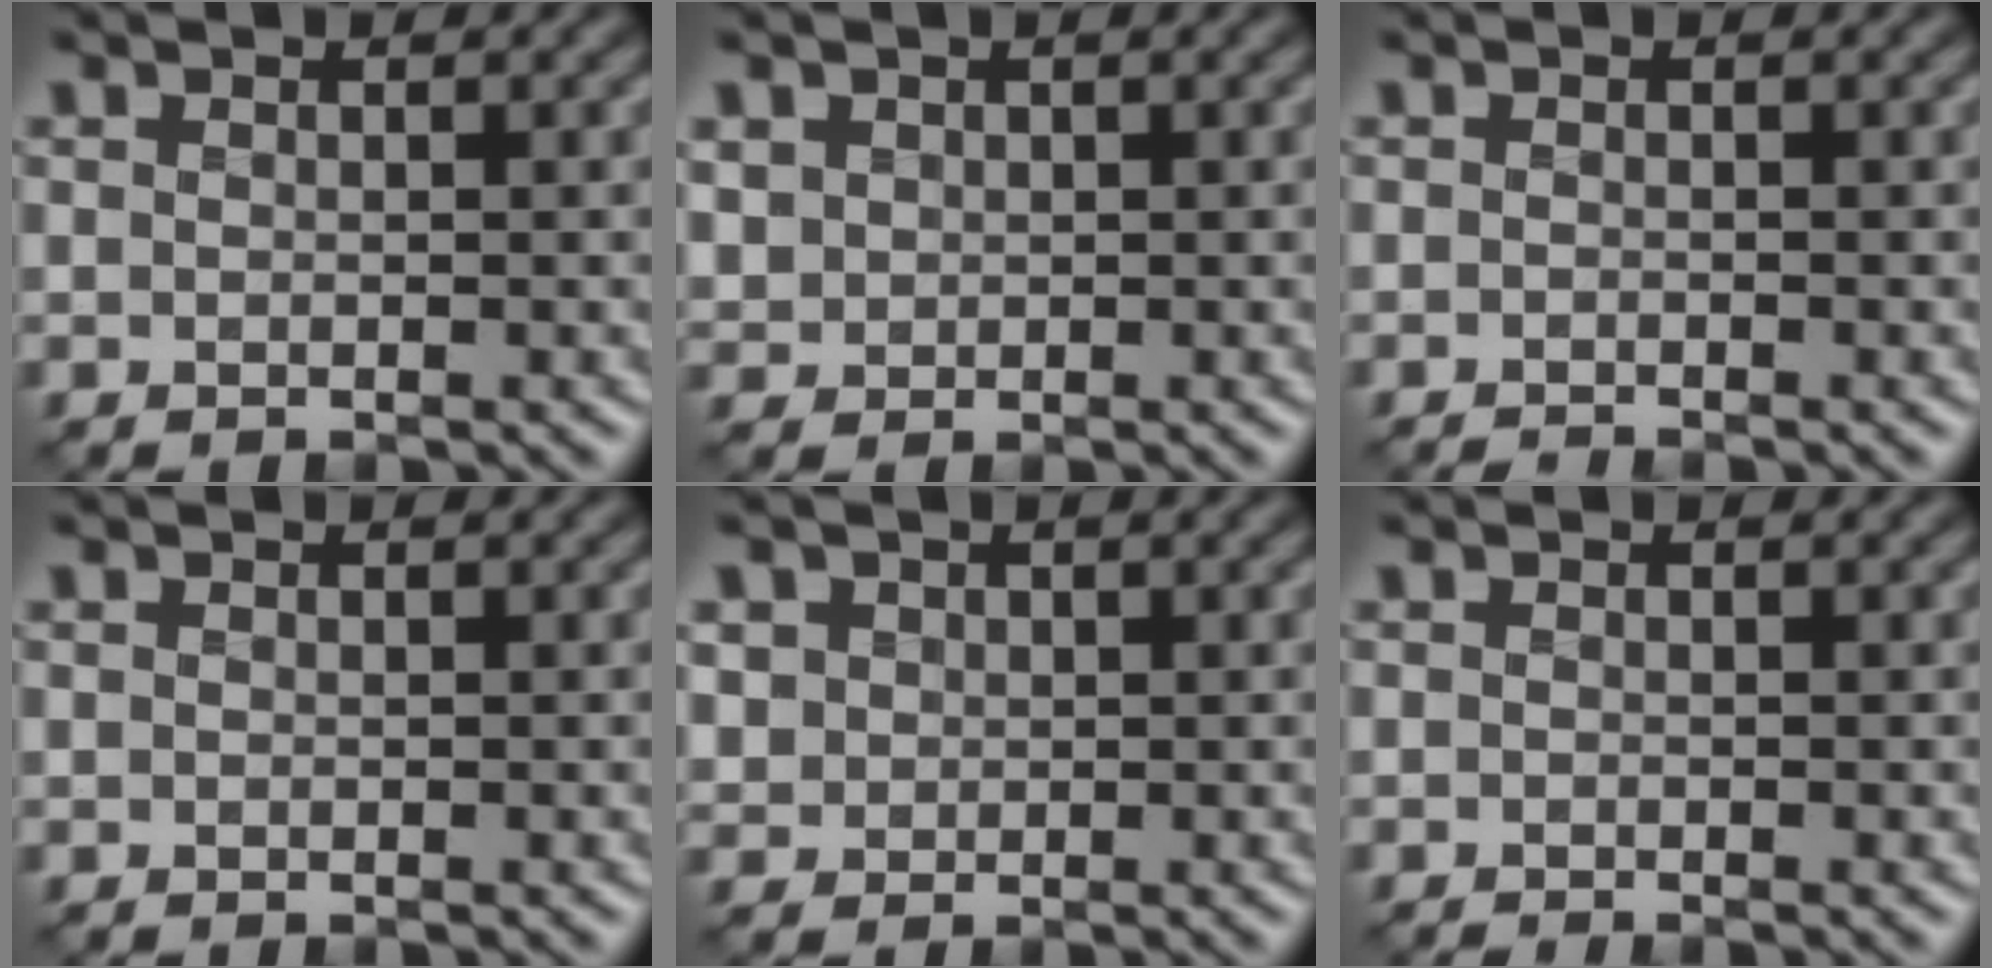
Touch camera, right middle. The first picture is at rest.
{"total": 1.6, "force": [0.5, 1.5, 0.4], "torque": [-0.018, -0.002, 0.014]}
{"total": 0.7, "force": [-0.7, -0.3, 0.0], "torque": [-0.002, 0.000, -0.015]}
{"total": 0.0}
{"total": 2.1, "force": [0.7, 1.9, 0.6], "torque": [-0.028, 0.004, 0.029]}
{"total": 0.6, "force": [-0.6, -0.3, 0.0], "torque": [-0.003, -0.003, -0.013]}